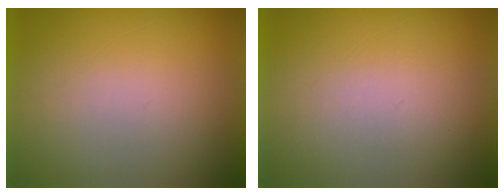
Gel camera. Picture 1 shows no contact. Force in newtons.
{"total": 1.3}